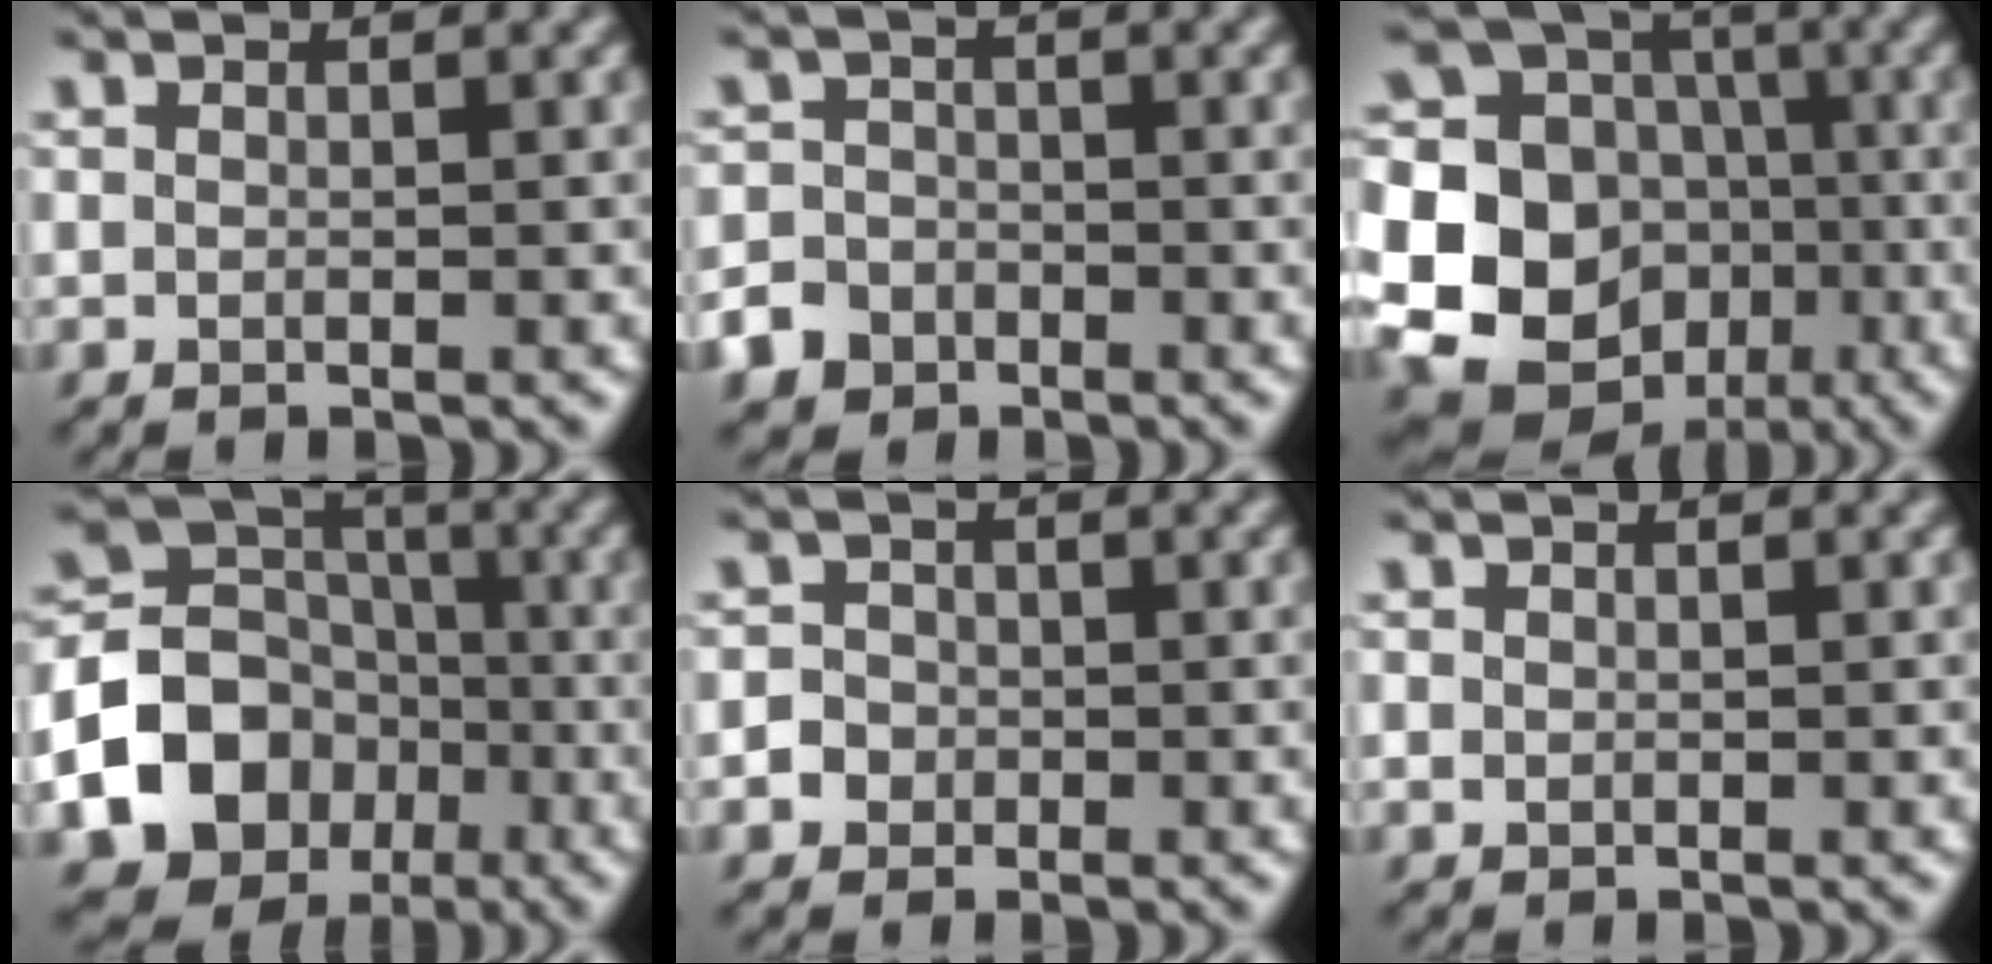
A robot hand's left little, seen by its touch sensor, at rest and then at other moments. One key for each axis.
{"total": 6.1, "fx": -3.8, "fy": 4.7, "fz": 1.1, "tx": -0.021, "ty": -0.017, "tz": -0.082}
{"total": 21.7, "fx": -4.9, "fy": 19.6, "fz": 7.8, "tx": -0.199, "ty": -0.014, "tz": -0.109}
{"total": 12.4, "fx": -4.7, "fy": 10.3, "fz": 5.0, "tx": -0.108, "ty": -0.015, "tz": -0.101}
{"total": 3.1, "fx": -1.0, "fy": 2.8, "fz": 0.7, "tx": 0.009, "ty": 0.010, "tz": -0.035}
{"total": 0.5, "fx": 0.0, "fy": 0.5, "fz": 0.2, "tx": -0.005, "ty": -0.001, "tz": 0.002}